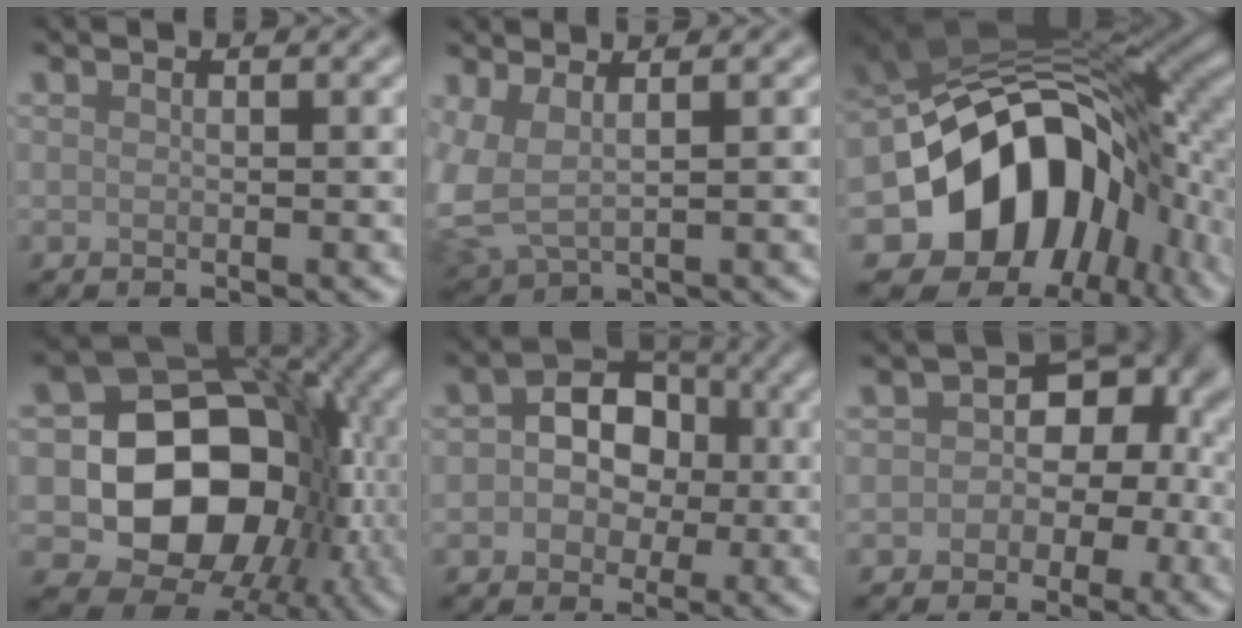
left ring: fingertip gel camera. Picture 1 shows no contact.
{"total": 4.3, "force": [1.2, 2.0, 3.6], "torque": [-0.102, -0.002, 0.026]}
{"total": 15.4, "force": [-4.4, 11.0, 9.8], "torque": [-0.149, -0.014, -0.082]}
{"total": 15.0, "force": [-2.0, 11.7, 9.2], "torque": [-0.096, -0.003, -0.053]}
{"total": 5.8, "force": [0.2, 4.6, 3.6], "torque": [-0.037, 0.007, -0.012]}
{"total": 6.8, "force": [-0.6, 5.4, 4.1], "torque": [0.012, 0.009, -0.035]}